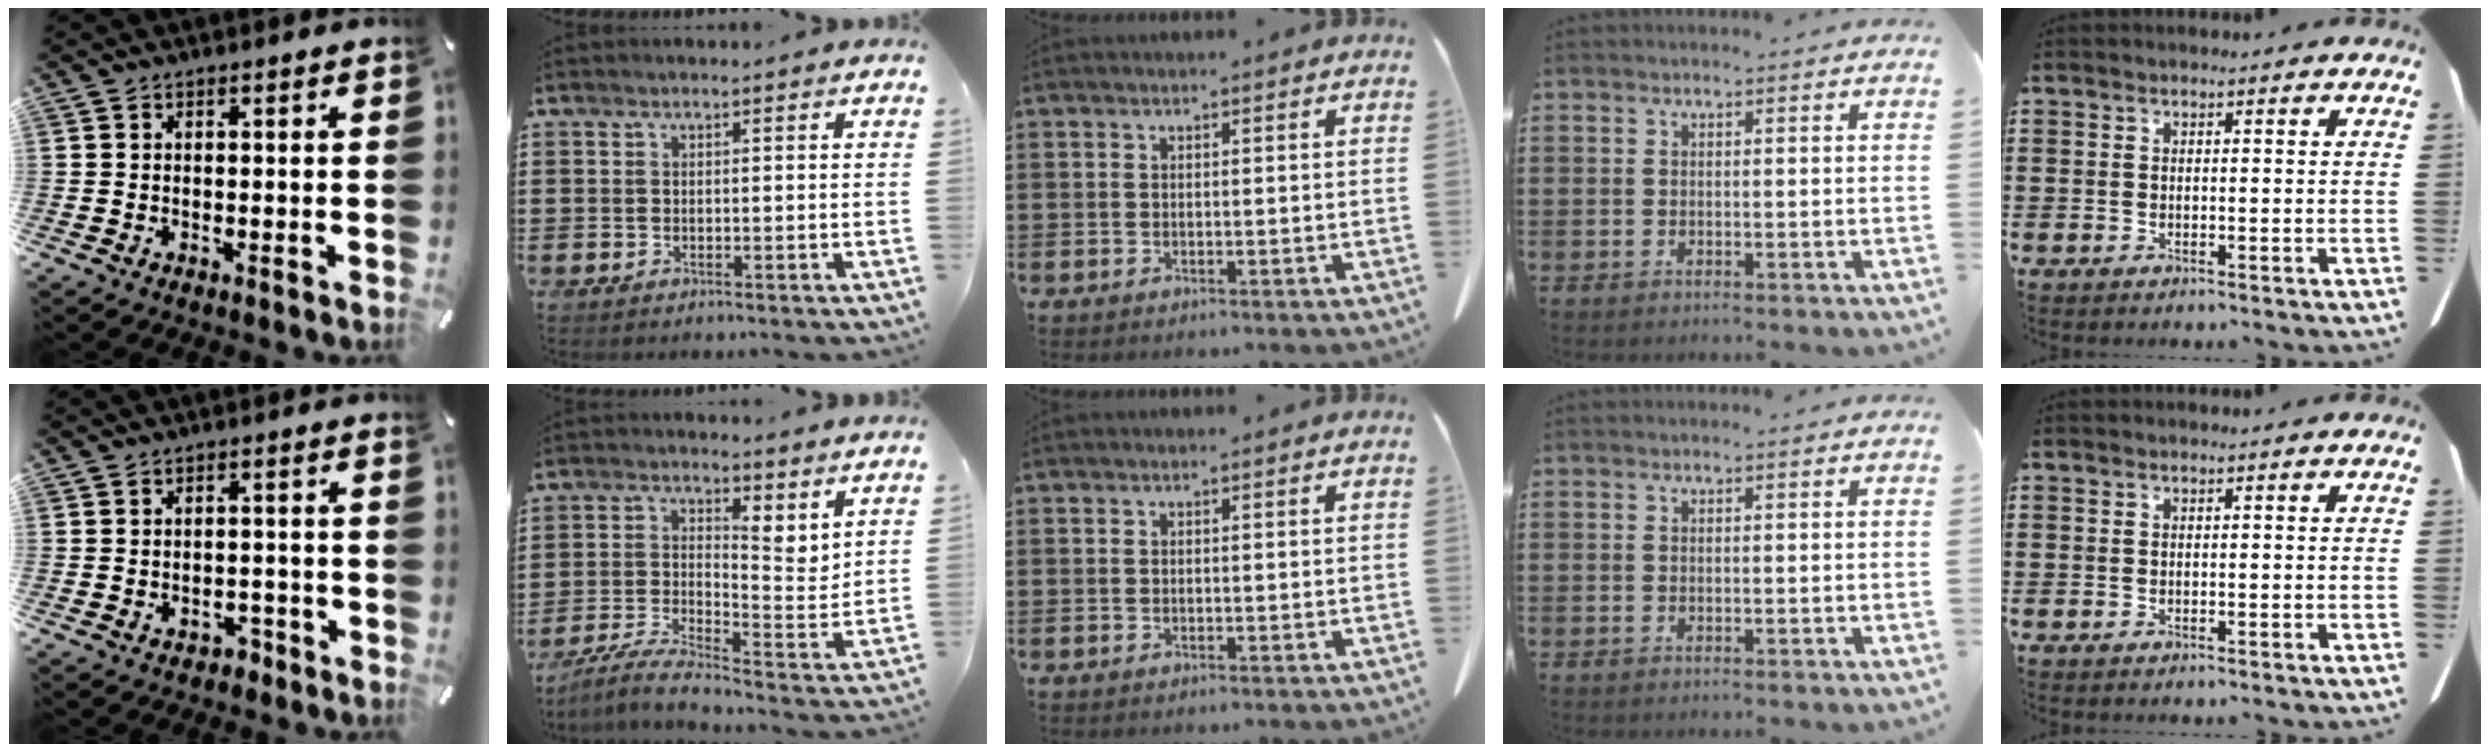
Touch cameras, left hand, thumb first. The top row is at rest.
{"thumb": {"total": 2.7, "force": [-1.7, 1.9, 1.0], "torque": [-0.014, 0.009, -0.032]}, "index": {"total": 3.2, "force": [1.3, 1.3, 2.6], "torque": [-0.055, -0.018, 0.015]}}